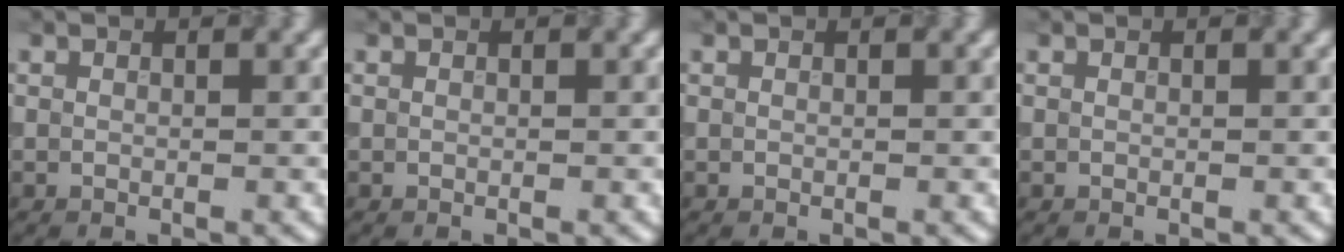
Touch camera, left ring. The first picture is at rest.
{"total": 0.0}
{"total": 0.0}
{"total": 0.0}